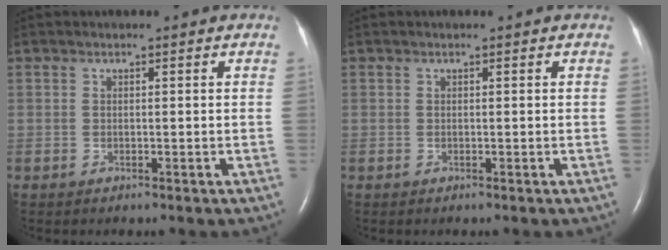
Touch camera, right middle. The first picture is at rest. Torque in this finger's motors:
{"motor_torque": [-0.11, 0.11, 0.00, 0.00]}